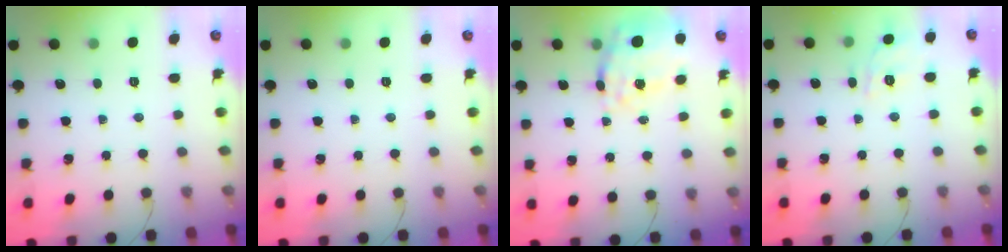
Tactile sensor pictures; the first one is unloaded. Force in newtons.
{"total": 0.0}
{"total": 18.2, "press": 17.8, "slide": 3.7}
{"total": 8.9, "press": 8.8, "slide": 1.3}